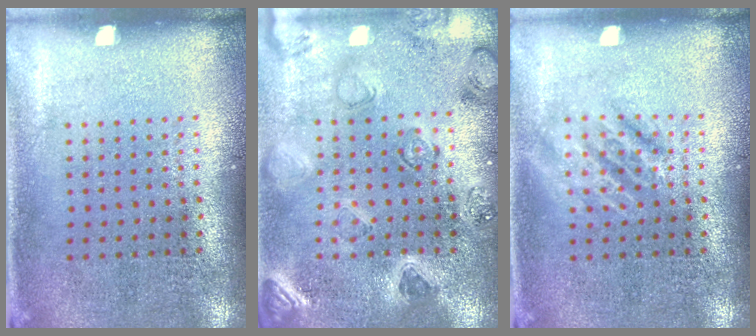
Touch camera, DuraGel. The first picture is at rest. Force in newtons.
{"total": 1.1, "press": 1.1, "slide": 0.2}
{"total": 2.0, "press": 2.0, "slide": 0.3}